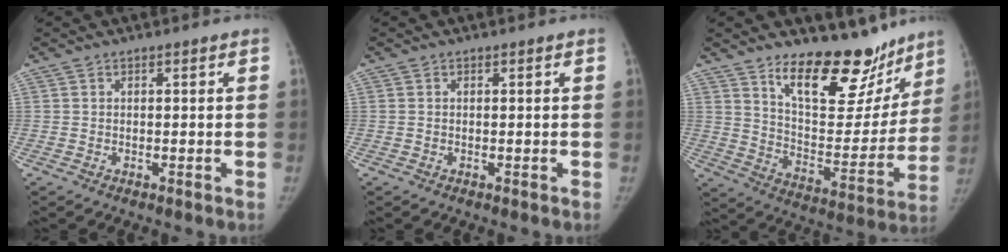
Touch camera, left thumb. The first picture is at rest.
{"total": 0.0}
{"total": 21.0, "force": [15.2, 9.3, 11.1], "torque": [-0.095, -0.106, 0.235]}